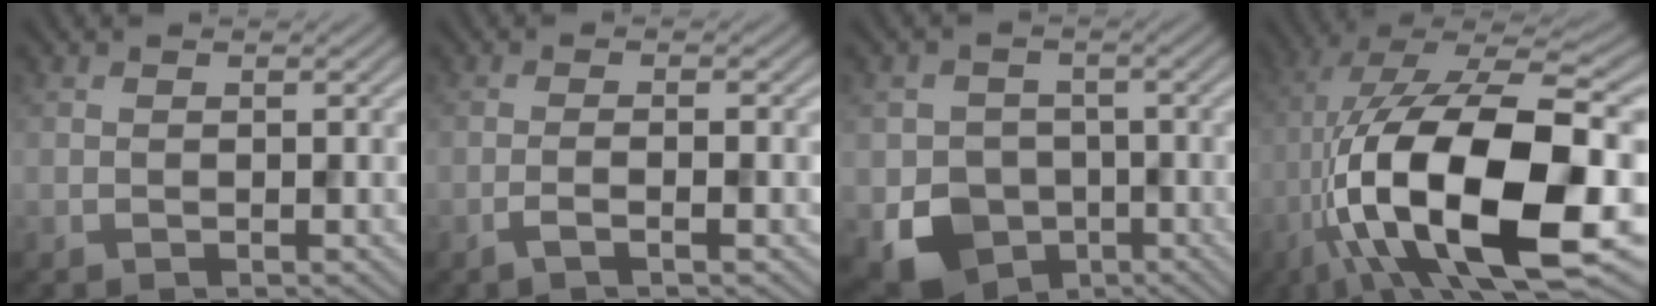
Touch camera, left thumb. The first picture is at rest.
{"total": 2.2, "force": [-0.9, 0.3, 2.0], "torque": [-0.031, 0.010, -0.026]}
{"total": 8.9, "force": [-3.3, 7.5, 3.3], "torque": [-0.063, -0.034, -0.077]}
{"total": 20.5, "force": [-4.5, 7.4, 18.6], "torque": [-0.347, -0.007, -0.069]}